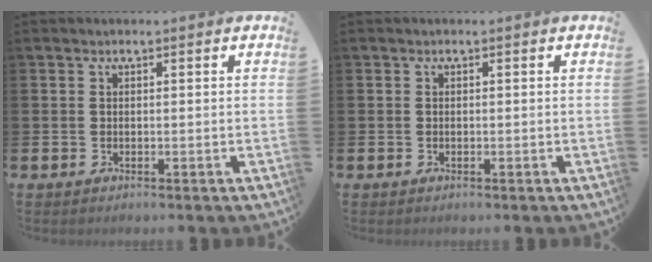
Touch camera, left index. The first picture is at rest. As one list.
[{"total": 0.0}]